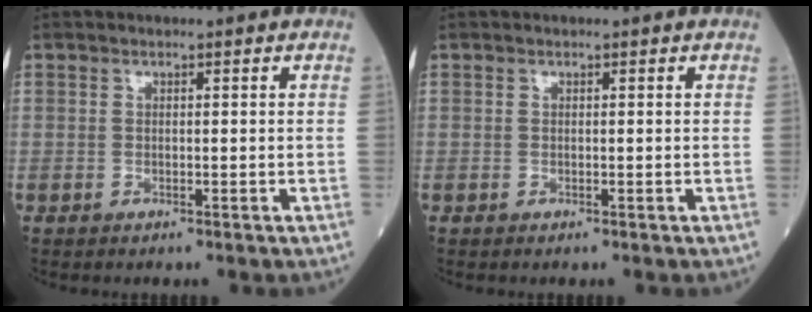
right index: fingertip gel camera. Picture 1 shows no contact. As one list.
[{"total": 0.0}]